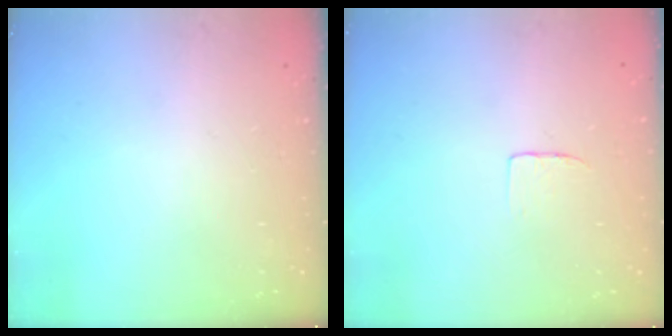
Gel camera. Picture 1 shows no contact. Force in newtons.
{"total": 3.4, "press": 3.4, "slide": 0.3}